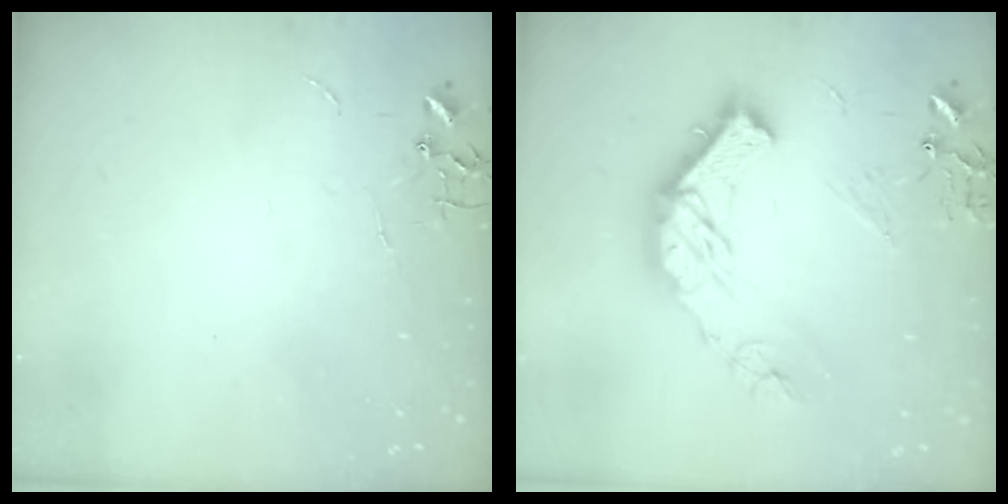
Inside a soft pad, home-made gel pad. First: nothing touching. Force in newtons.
{"total": 18.6, "press": 18.5, "slide": 1.5}